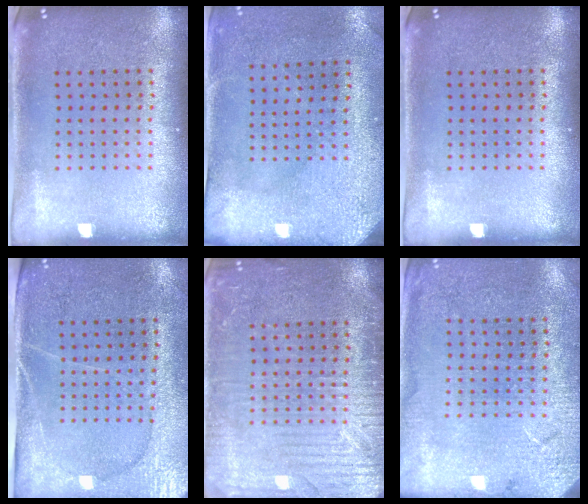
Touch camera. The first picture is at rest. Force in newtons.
{"total": 3.0, "press": 2.4, "slide": 1.7}
{"total": 0.0}
{"total": 2.9, "press": 2.7, "slide": 1.2}
{"total": 5.1, "press": 5.1, "slide": 0.7}
{"total": 2.7, "press": 2.7, "slide": 0.2}